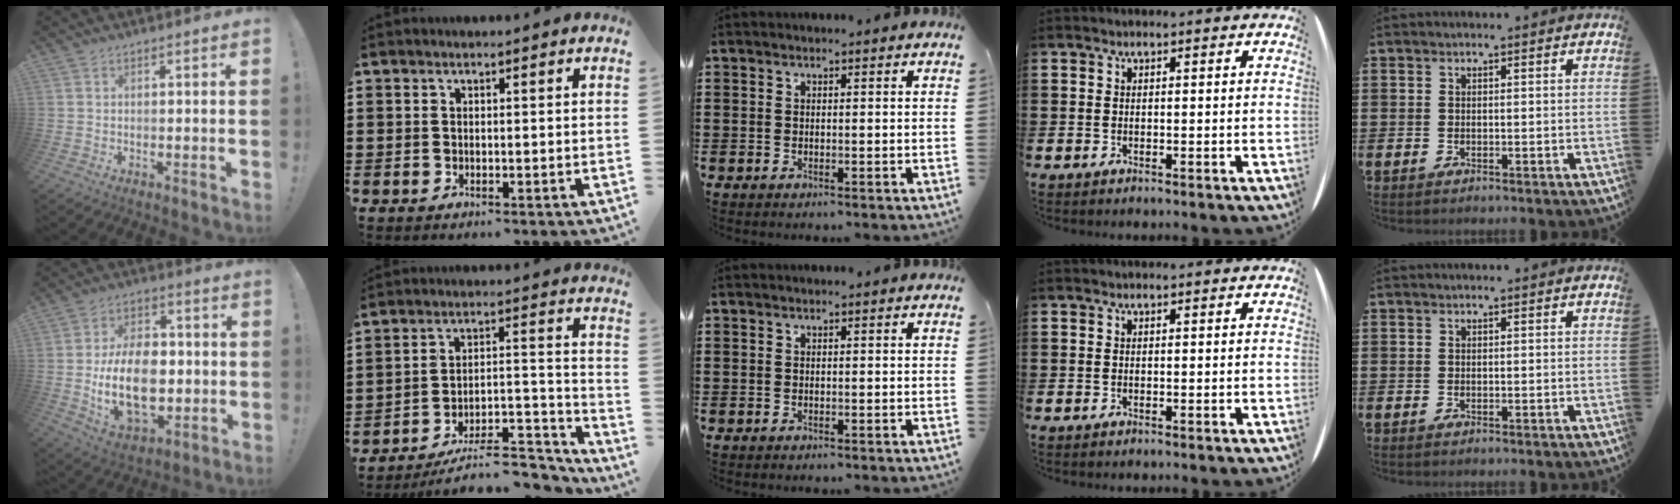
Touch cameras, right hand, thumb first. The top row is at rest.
{"thumb": {"total": 19.6, "force": [-1.9, 12.6, 14.9], "torque": [-0.268, -0.001, -0.029]}, "index": {"total": 10.6, "force": [-8.7, 2.5, 5.4], "torque": [-0.067, 0.032, -0.161]}}